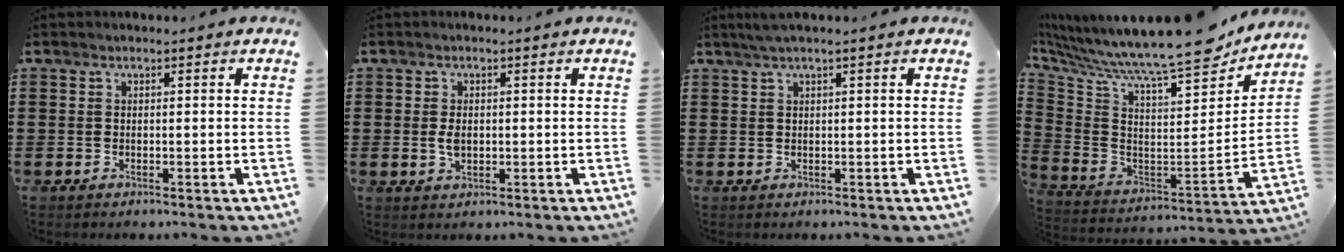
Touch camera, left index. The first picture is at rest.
{"total": 2.7, "force": [0.1, 1.5, 2.2], "torque": [-0.052, 0.002, 0.000]}
{"total": 1.3, "force": [0.6, -0.1, 1.1], "torque": [-0.020, -0.001, 0.011]}
{"total": 11.4, "force": [9.7, 1.0, 6.0], "torque": [-0.126, -0.085, 0.151]}